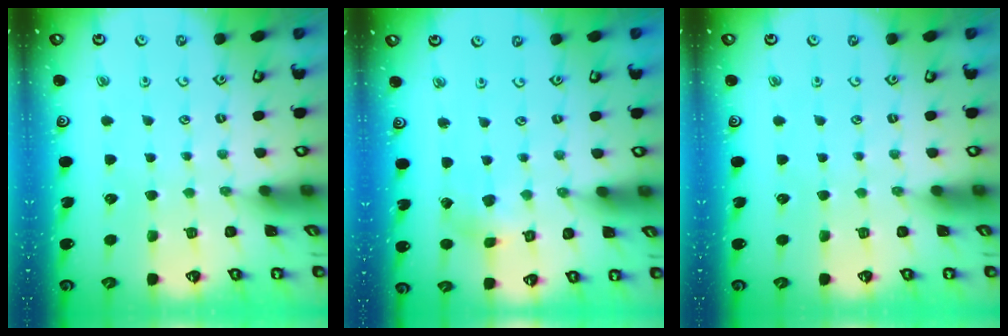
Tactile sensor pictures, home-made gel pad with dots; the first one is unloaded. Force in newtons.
{"total": 2.0, "press": 2.0, "slide": 0.3}
{"total": 0.0}